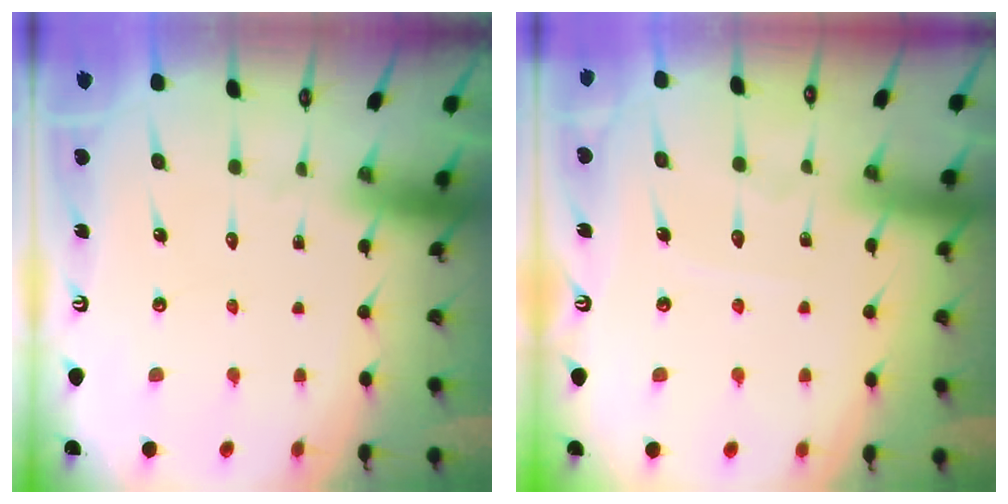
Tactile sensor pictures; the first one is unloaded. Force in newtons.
{"total": 5.0, "press": 5.0, "slide": 0.4}